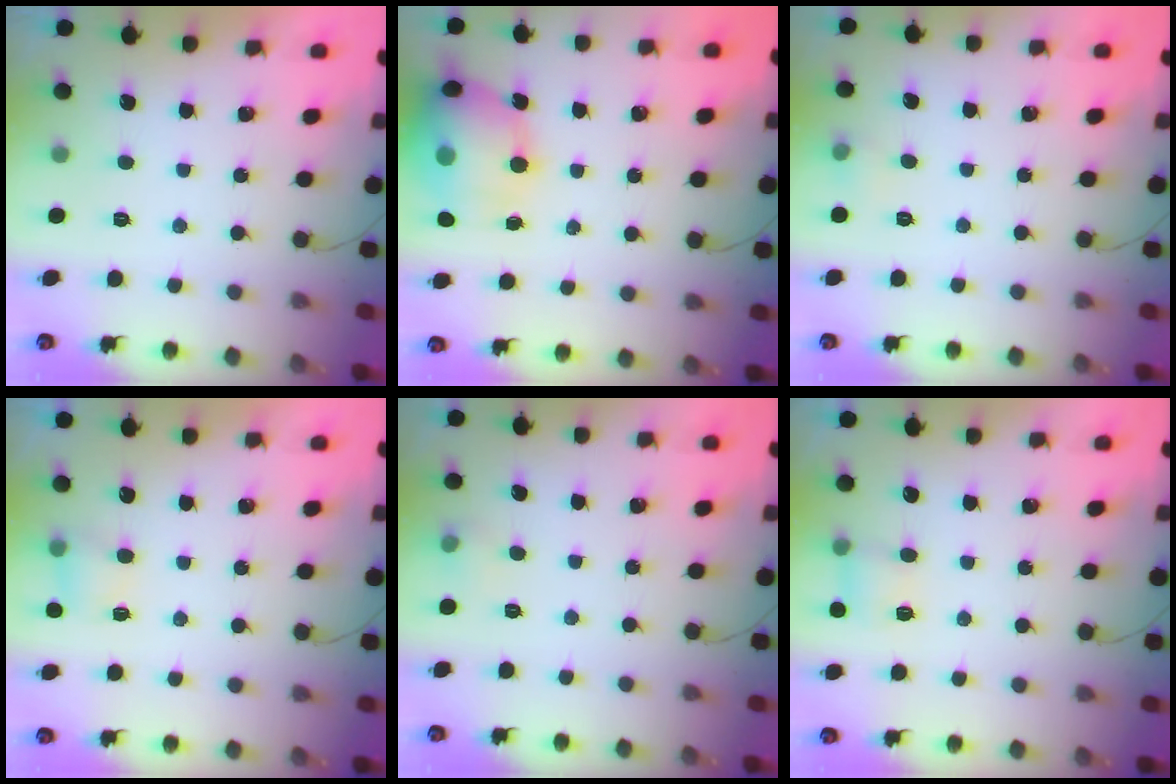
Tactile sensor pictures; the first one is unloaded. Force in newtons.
{"total": 19.0, "press": 16.9, "slide": 8.7}
{"total": 4.3, "press": 4.0, "slide": 1.4}
{"total": 7.8, "press": 4.7, "slide": 6.2}
{"total": 3.6, "press": 3.3, "slide": 1.4}
{"total": 4.2, "press": 4.0, "slide": 1.1}